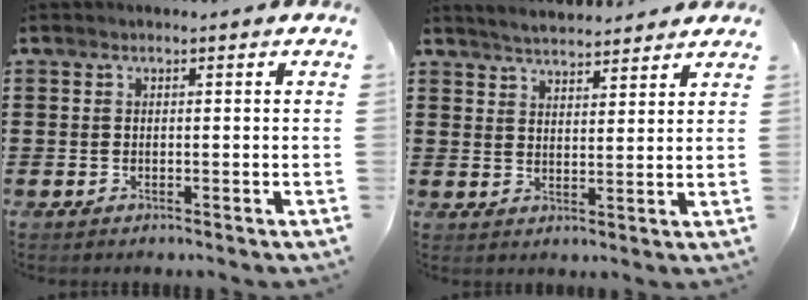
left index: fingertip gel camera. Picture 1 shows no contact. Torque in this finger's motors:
{"motor_torque": [2.14, 0.00, 0.61, 0.04]}